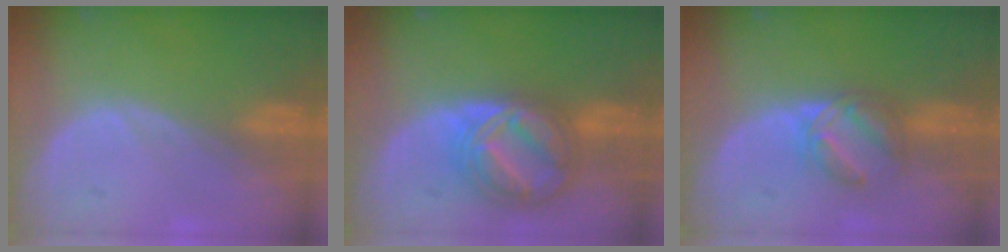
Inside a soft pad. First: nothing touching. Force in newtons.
{"total": 9.1, "press": 9.1, "slide": 0.6}
{"total": 5.9, "press": 5.3, "slide": 2.6}